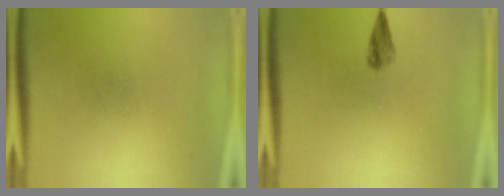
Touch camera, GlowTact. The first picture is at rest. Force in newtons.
{"total": 2.0}